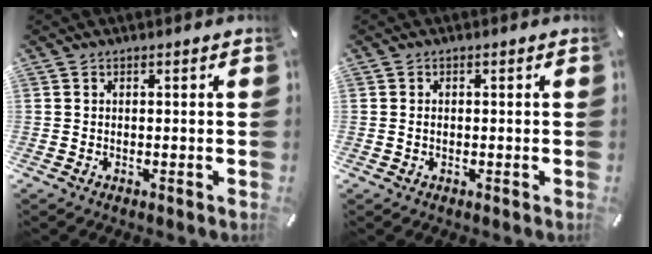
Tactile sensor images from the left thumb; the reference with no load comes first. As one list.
[{"total": 1.0, "force": [-0.1, 0.7, 0.7], "torque": [-0.015, 0.002, -0.003]}]